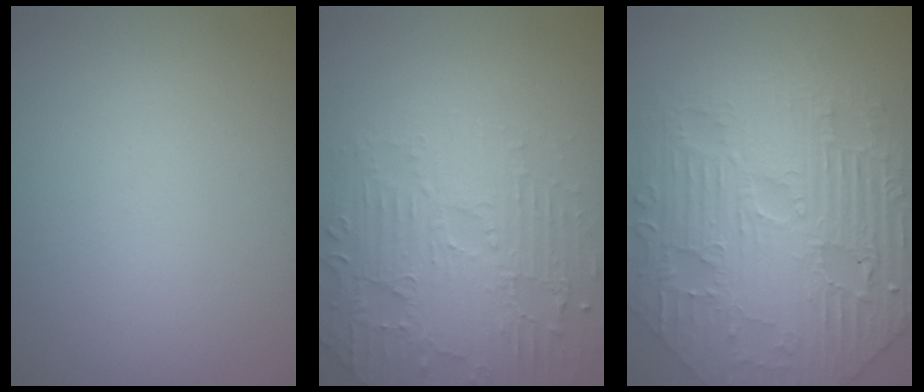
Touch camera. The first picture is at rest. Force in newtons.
{"total": 4.7, "press": 4.0, "slide": 2.5}
{"total": 9.4, "press": 7.1, "slide": 6.3}